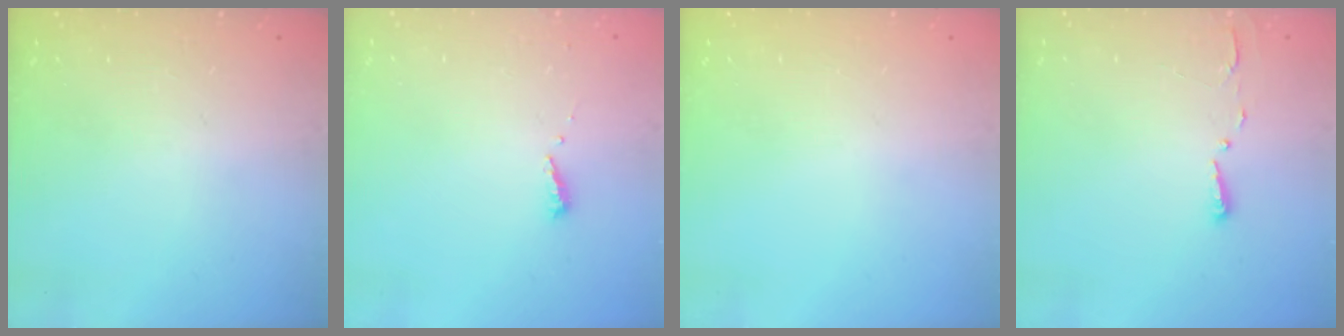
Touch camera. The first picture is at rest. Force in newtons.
{"total": 5.3, "press": 5.3, "slide": 0.5}
{"total": 0.0}
{"total": 2.7, "press": 2.7, "slide": 0.4}